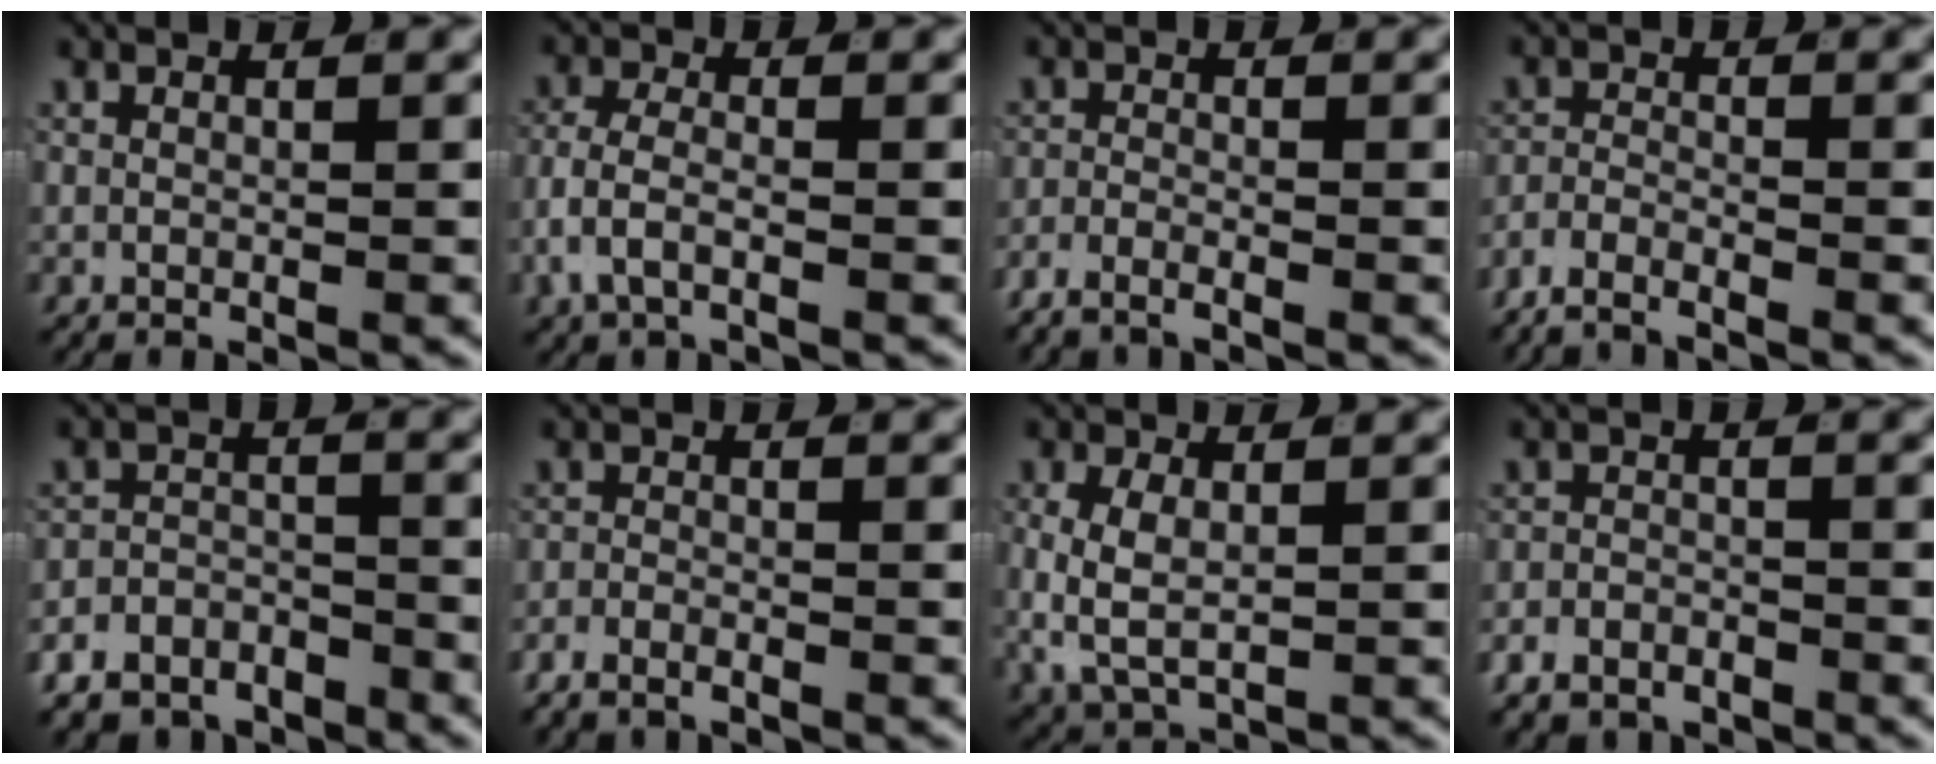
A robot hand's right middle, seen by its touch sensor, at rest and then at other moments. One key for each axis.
{"total": 3.4, "fx": -1.3, "fy": 1.9, "fz": 2.5, "tx": -0.063, "ty": -0.007, "tz": -0.021}
{"total": 2.6, "fx": -2.2, "fy": 0.6, "fz": 1.1, "tx": -0.023, "ty": 0.000, "tz": -0.044}
{"total": 3.4, "fx": -2.9, "fy": 1.1, "fz": 1.5, "tx": -0.026, "ty": -0.001, "tz": -0.056}
{"total": 8.2, "fx": -6.3, "fy": 4.9, "fz": 1.9, "tx": -0.011, "ty": -0.008, "tz": -0.119}
{"total": 2.3, "fx": -2.0, "fy": 0.8, "fz": 0.7, "tx": -0.011, "ty": -0.003, "tz": -0.040}
{"total": 4.9, "fx": -0.2, "fy": 3.4, "fz": 3.5, "tx": -0.097, "ty": -0.014, "tz": 0.011}
{"total": 3.1, "fx": -2.6, "fy": 1.6, "fz": 0.6, "tx": 0.000, "ty": -0.001, "tz": -0.050}